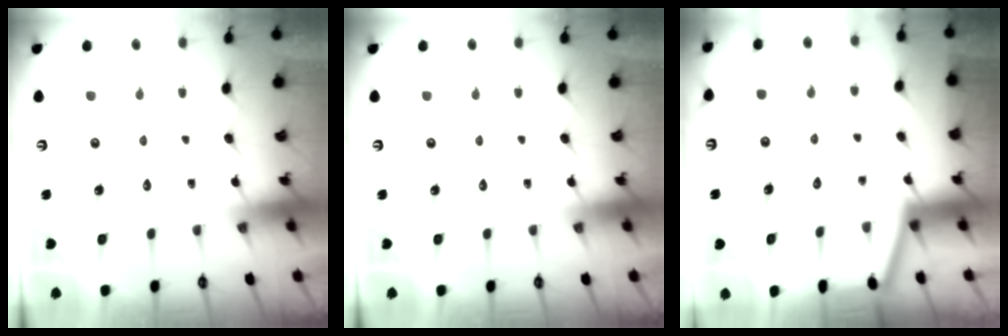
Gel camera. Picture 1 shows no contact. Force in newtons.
{"total": 0.0}
{"total": 1.5, "press": 1.4, "slide": 0.2}